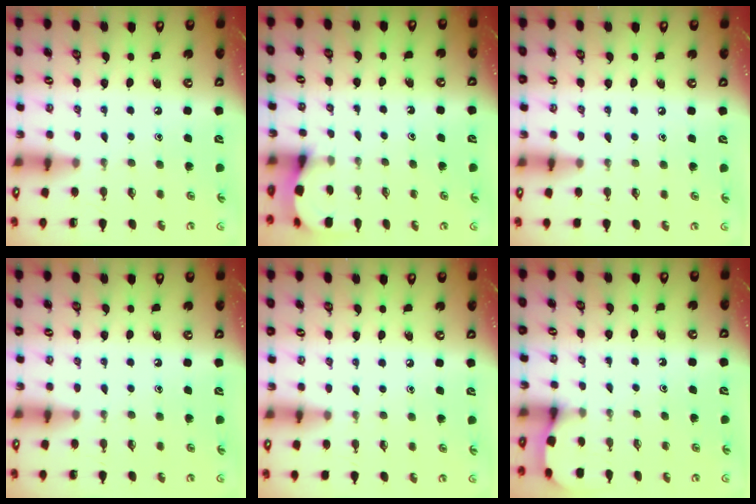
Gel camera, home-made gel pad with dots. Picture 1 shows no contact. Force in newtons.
{"total": 2.9, "press": 2.9, "slide": 0.3}
{"total": 0.9, "press": 0.9, "slide": 0.2}
{"total": 0.0}
{"total": 2.9, "press": 2.9, "slide": 0.5}
{"total": 2.2, "press": 2.2, "slide": 0.3}